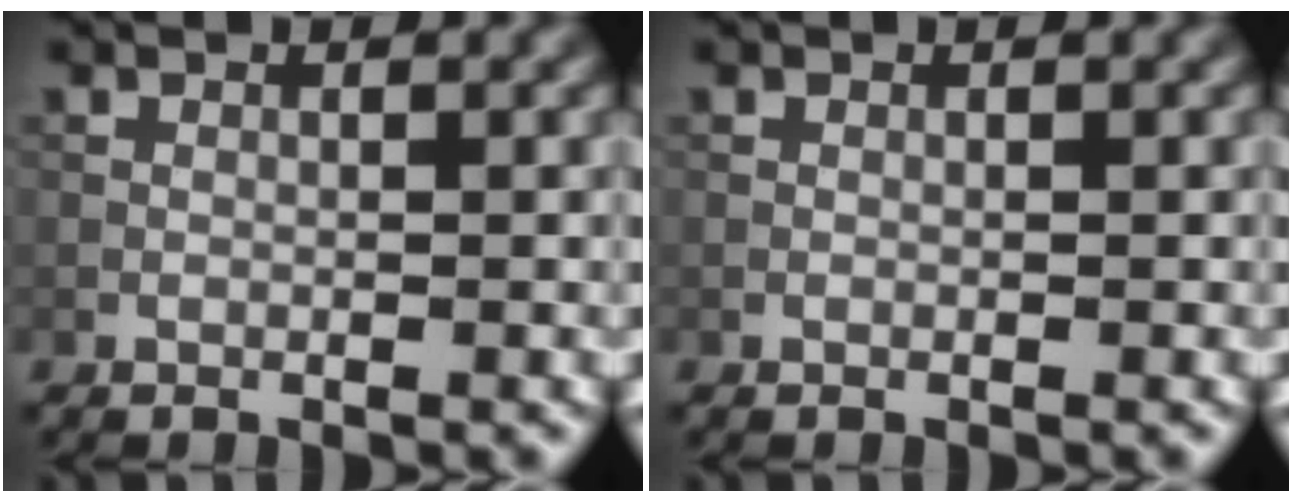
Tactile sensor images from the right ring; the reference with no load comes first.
{"total": 0.0}